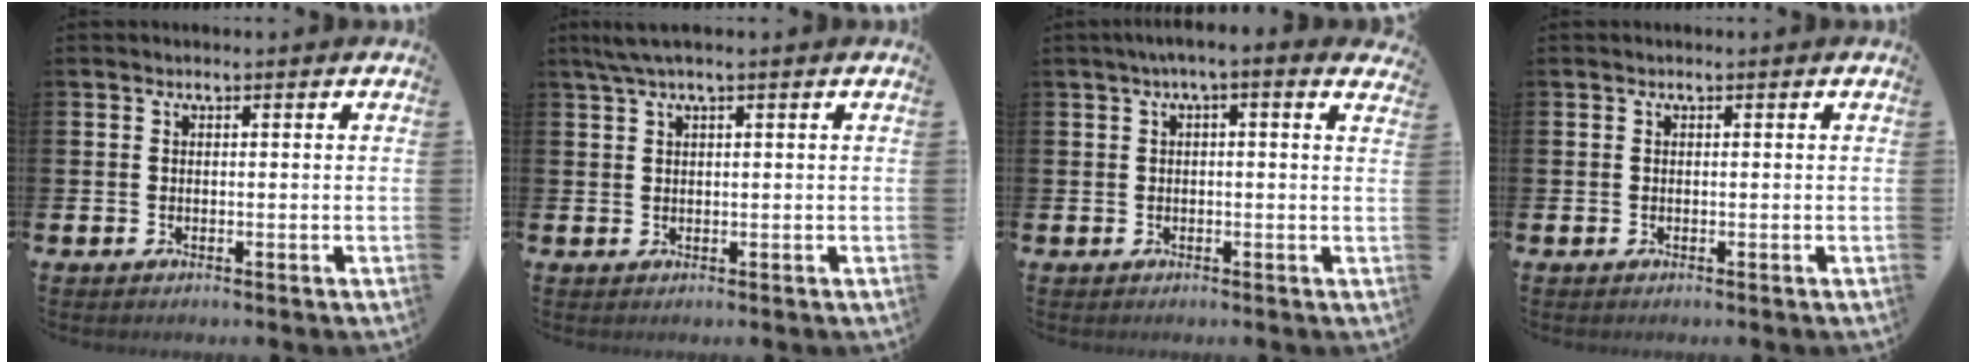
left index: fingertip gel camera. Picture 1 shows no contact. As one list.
[{"total": 2.3, "force": [1.5, 0.0, 1.8], "torque": [-0.038, 0.003, 0.027]}, {"total": 1.7, "force": [0.9, 0.2, 1.5], "torque": [-0.020, -0.001, 0.013]}, {"total": 0.0}]